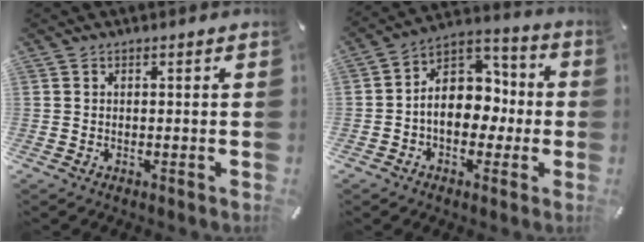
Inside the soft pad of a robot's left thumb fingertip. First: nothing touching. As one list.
[{"total": 11.3, "force": [-2.1, 9.1, 6.3], "torque": [-0.094, 0.006, -0.035]}]